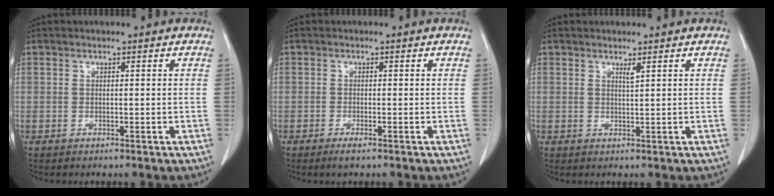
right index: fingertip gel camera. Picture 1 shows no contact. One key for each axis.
{"total": 1.5, "fx": -1.1, "fy": 0.2, "fz": 1.1, "tx": -0.022, "ty": -0.004, "tz": -0.018}
{"total": 0.9, "fx": 0.7, "fy": -0.2, "fz": 0.6, "tx": -0.016, "ty": -0.007, "tz": 0.012}